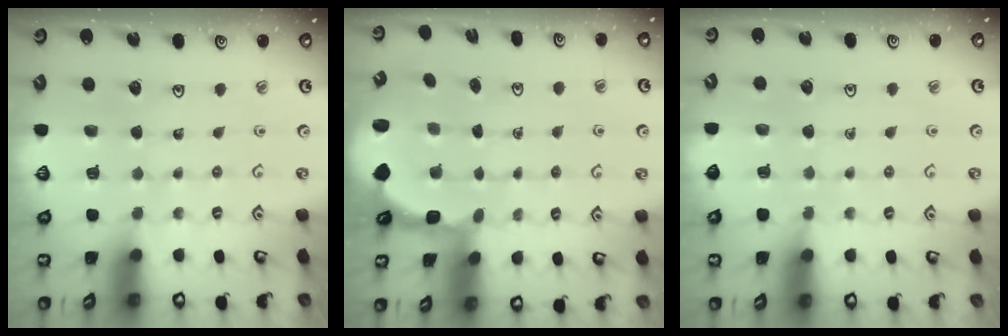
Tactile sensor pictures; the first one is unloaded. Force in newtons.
{"total": 2.7, "press": 2.1, "slide": 1.7}
{"total": 3.1, "press": 3.0, "slide": 0.5}